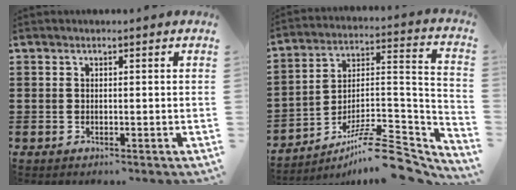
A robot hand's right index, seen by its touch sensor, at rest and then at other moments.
{"total": 10.9, "force": [-8.7, 2.3, 6.1], "torque": [-0.088, 0.025, -0.162]}